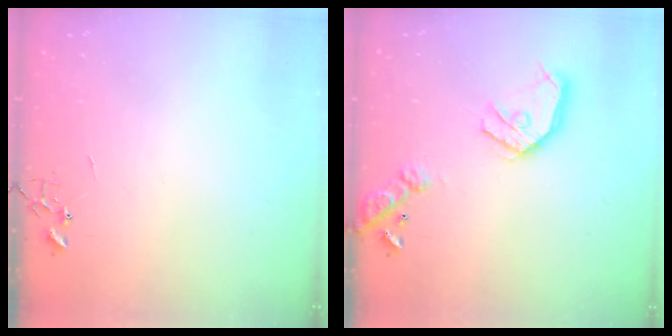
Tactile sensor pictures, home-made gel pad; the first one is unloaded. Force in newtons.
{"total": 16.6, "press": 16.4, "slide": 2.5}